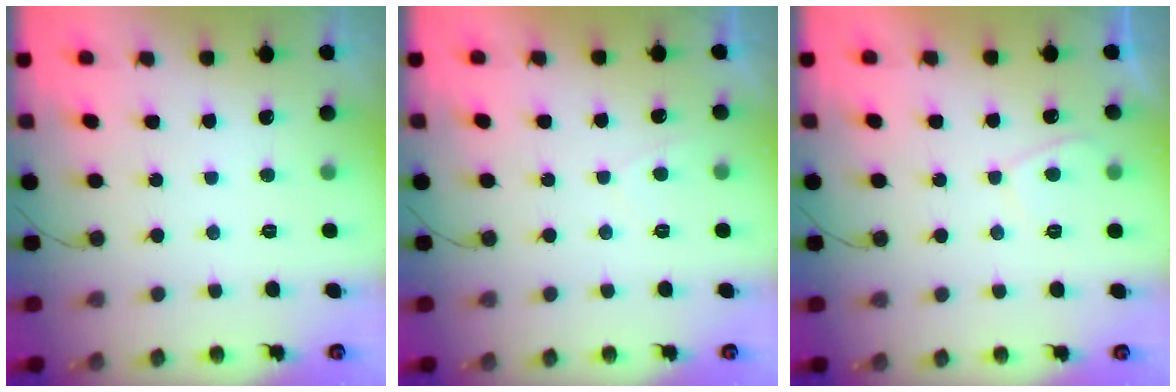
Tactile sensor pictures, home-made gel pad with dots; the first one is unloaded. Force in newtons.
{"total": 1.9, "press": 1.8, "slide": 0.6}
{"total": 2.3, "press": 2.2, "slide": 0.7}